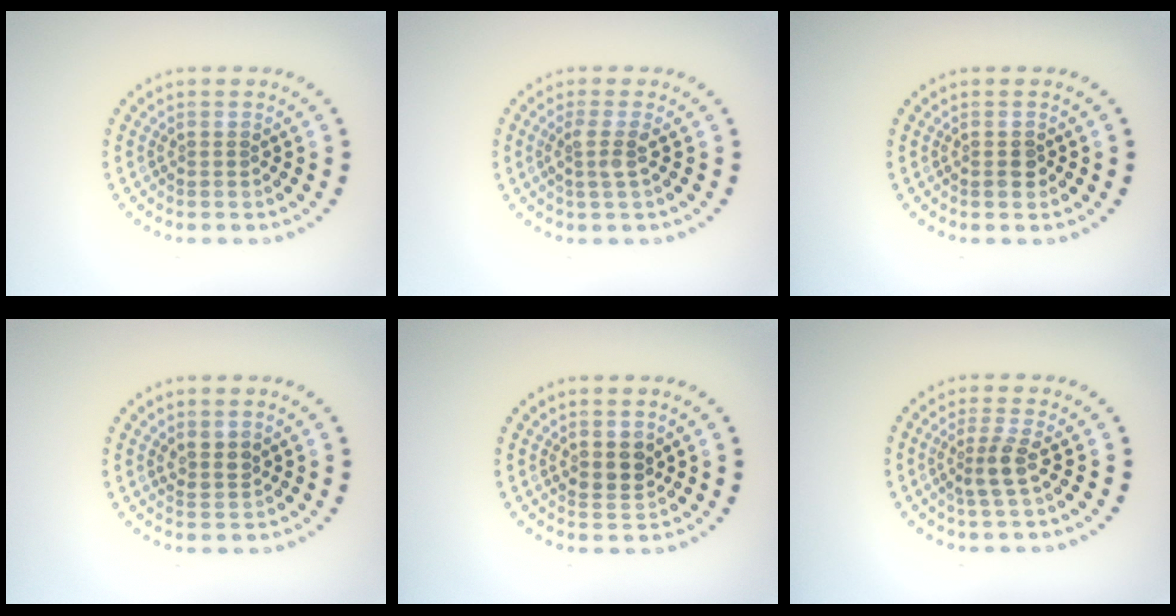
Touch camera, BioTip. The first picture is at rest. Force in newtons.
{"total": 1.7, "press": 1.3, "slide": 1.2}
{"total": 1.1, "press": 1.1, "slide": 0.2}
{"total": 1.5, "press": 1.3, "slide": 0.8}
{"total": 1.9, "press": 1.7, "slide": 0.8}
{"total": 2.2, "press": 1.8, "slide": 1.3}